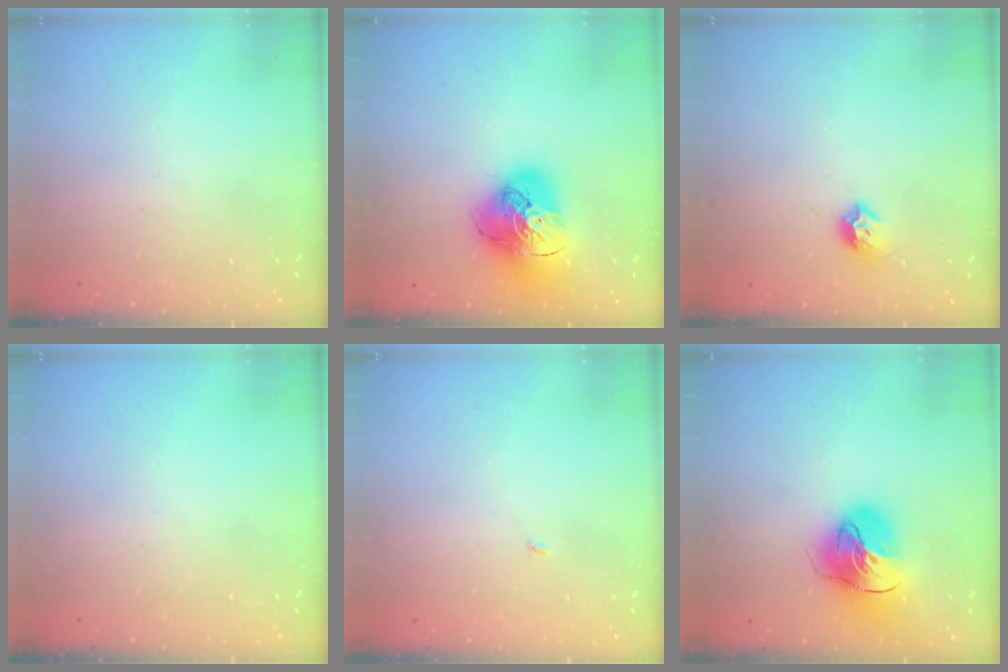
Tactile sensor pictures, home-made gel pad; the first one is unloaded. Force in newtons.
{"total": 17.1, "press": 17.0, "slide": 2.1}
{"total": 7.0, "press": 6.9, "slide": 1.3}
{"total": 0.0}
{"total": 1.9, "press": 1.9, "slide": 0.2}
{"total": 18.0, "press": 17.9, "slide": 2.5}